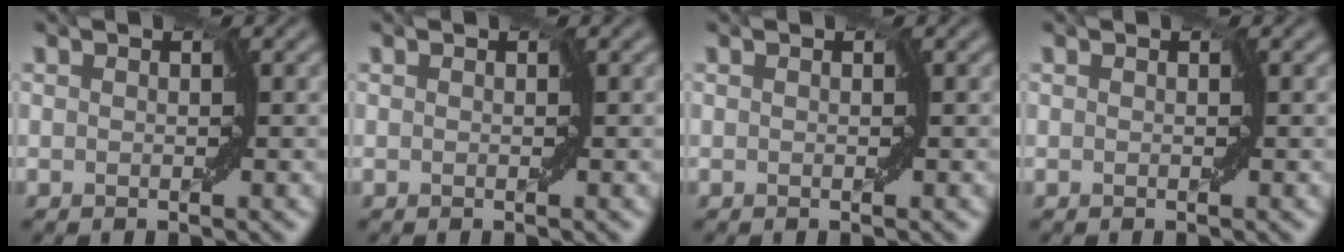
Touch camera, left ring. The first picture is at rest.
{"total": 0.0}
{"total": 0.0}
{"total": 0.0}